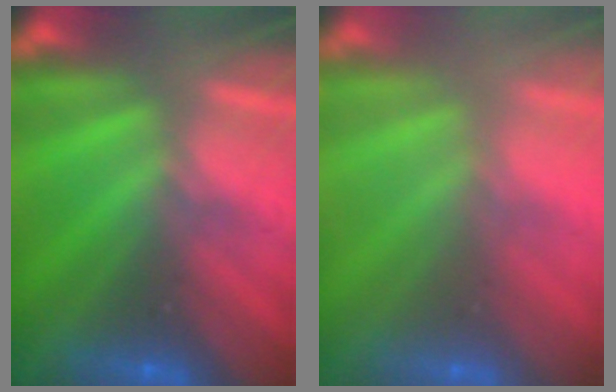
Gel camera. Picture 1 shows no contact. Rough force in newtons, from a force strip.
{"total": 3.1}